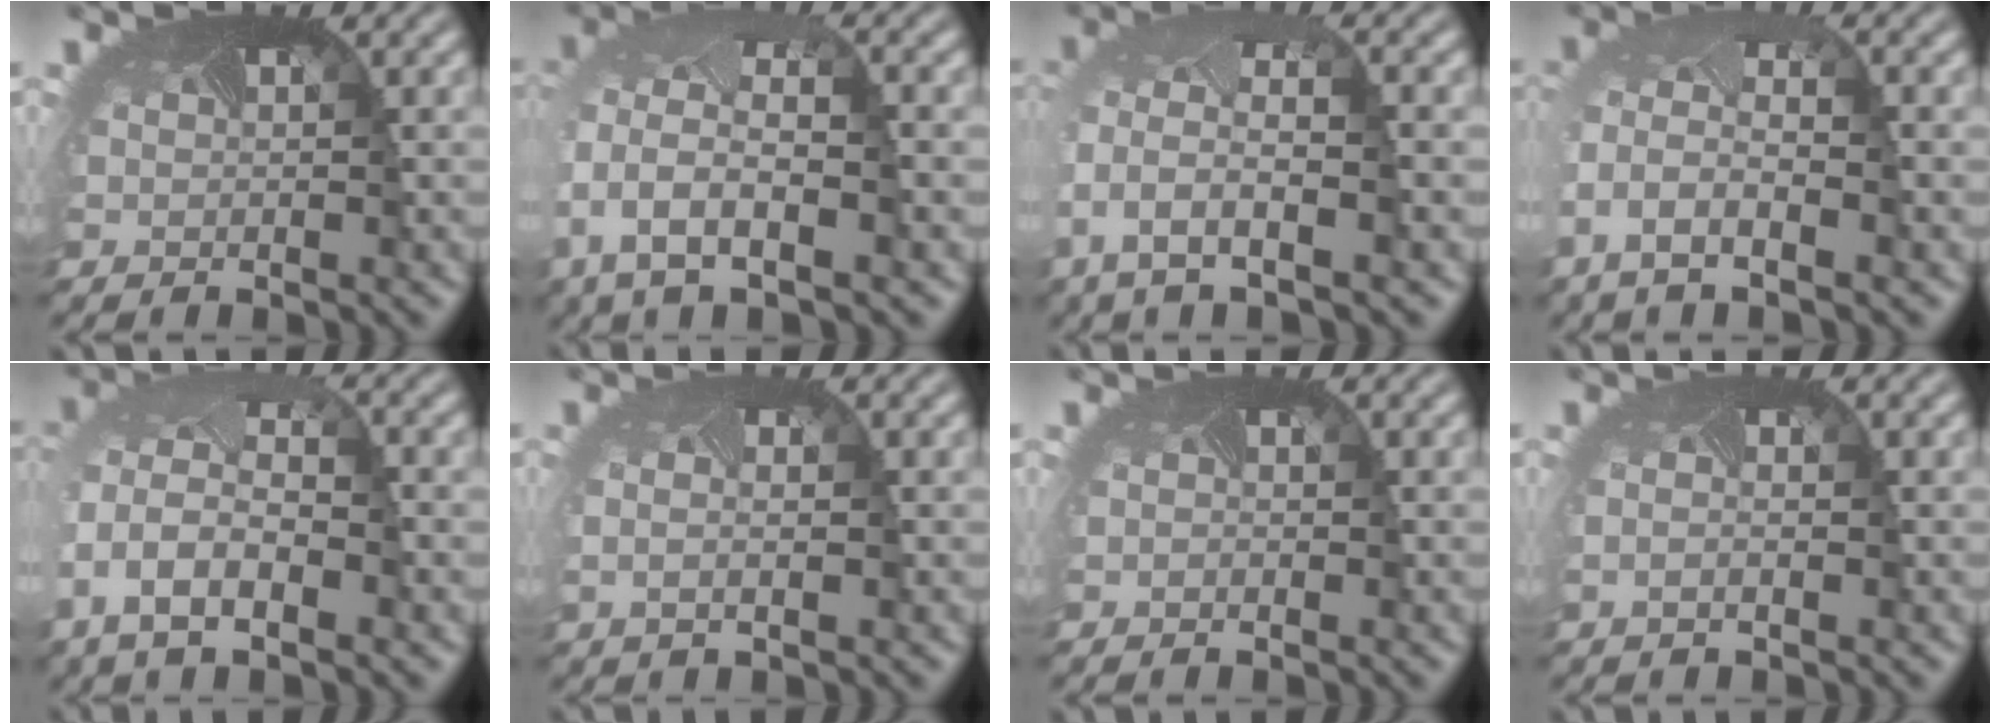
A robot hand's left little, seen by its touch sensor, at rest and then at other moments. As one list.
[{"total": 9.5, "force": [-1.5, 5.7, 7.4], "torque": [-0.188, -0.027, -0.012]}, {"total": 7.5, "force": [-1.7, 4.0, 6.1], "torque": [-0.163, -0.022, -0.027]}, {"total": 6.2, "force": [-2.2, 3.2, 4.9], "torque": [-0.127, -0.016, -0.042]}, {"total": 9.5, "force": [-2.5, 5.8, 7.1], "torque": [-0.153, -0.019, -0.032]}, {"total": 1.5, "force": [-0.3, 0.5, 1.3], "torque": [-0.031, -0.006, -0.006]}, {"total": 0.5, "force": [-0.3, -0.2, -0.3], "torque": [-0.002, -0.003, -0.009]}, {"total": 0.6, "force": [-0.5, -0.2, 0.3], "torque": [-0.012, -0.005, -0.010]}]